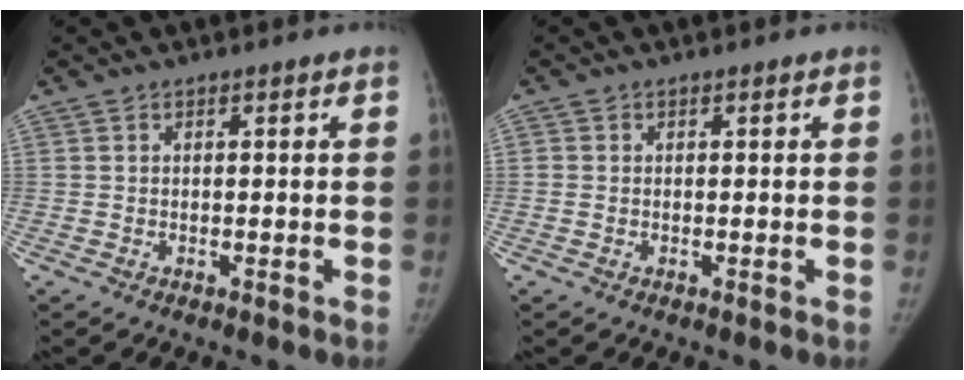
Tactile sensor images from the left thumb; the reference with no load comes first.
{"total": 0.9, "force": [-0.2, 0.7, 0.5], "torque": [-0.010, 0.000, -0.002]}